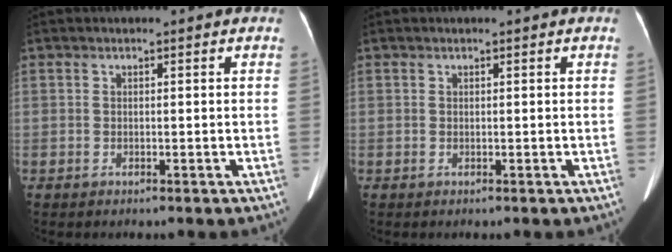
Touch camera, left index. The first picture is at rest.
{"total": 0.0}